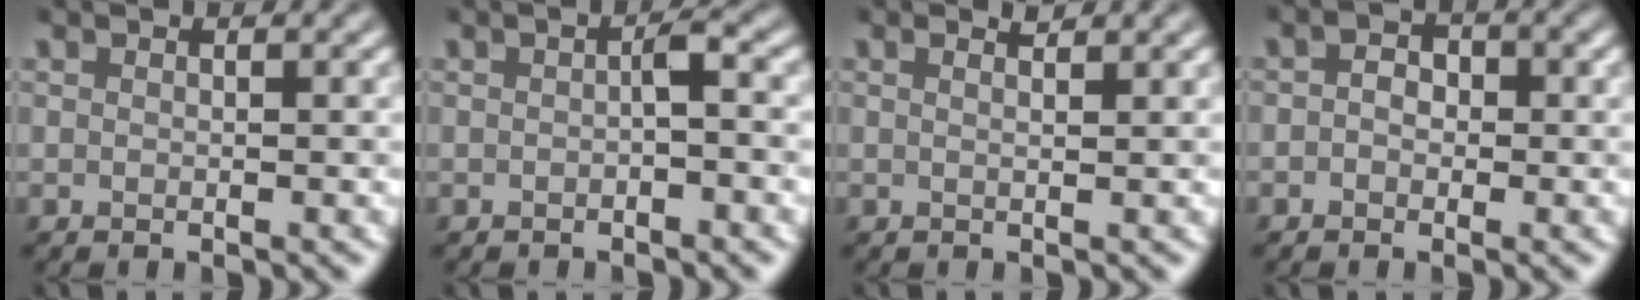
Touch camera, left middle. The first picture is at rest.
{"total": 1.4, "force": [-0.4, 0.2, 1.3], "torque": [-0.022, 0.005, -0.008]}
{"total": 1.7, "force": [1.0, 0.5, 1.3], "torque": [-0.008, 0.001, -0.007]}
{"total": 1.8, "force": [-0.3, 1.4, 1.1], "torque": [-0.013, 0.002, -0.015]}